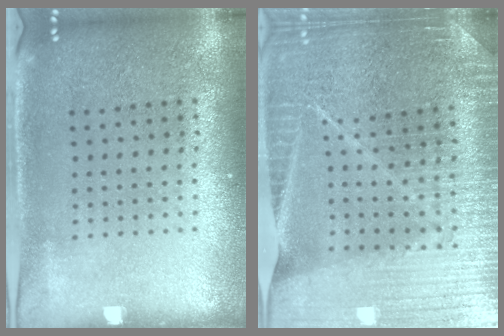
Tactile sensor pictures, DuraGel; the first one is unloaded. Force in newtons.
{"total": 3.9, "press": 3.8, "slide": 0.9}